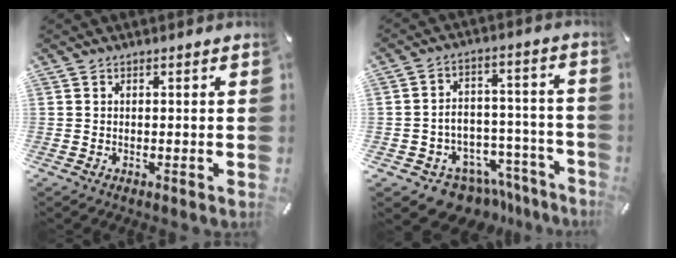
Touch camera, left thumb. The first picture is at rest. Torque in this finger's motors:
{"motor_torque": [0.82, 1.55, 0.14, 0.20, 0.12]}